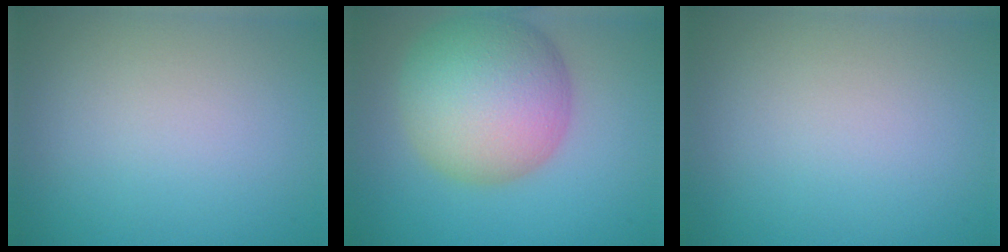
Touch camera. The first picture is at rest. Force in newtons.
{"total": 10.3, "press": 10.2, "slide": 0.5}
{"total": 0.0}